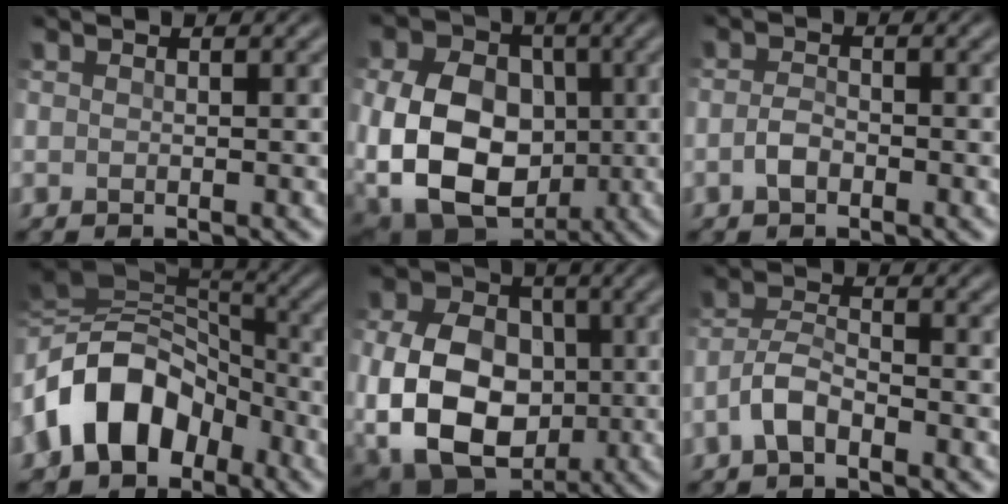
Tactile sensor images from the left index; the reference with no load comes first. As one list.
[{"total": 15.2, "force": [-1.4, 11.8, 9.5], "torque": [-0.176, -0.003, -0.033]}, {"total": 1.6, "force": [-0.8, 0.9, 1.1], "torque": [-0.025, 0.002, -0.019]}, {"total": 11.4, "force": [-4.3, 8.1, 6.7], "torque": [-0.123, 0.018, -0.099]}, {"total": 12.9, "force": [-1.4, 9.5, 8.5], "torque": [-0.157, -0.020, -0.022]}, {"total": 3.1, "force": [-1.9, 1.2, 2.1], "torque": [-0.045, 0.008, -0.046]}]